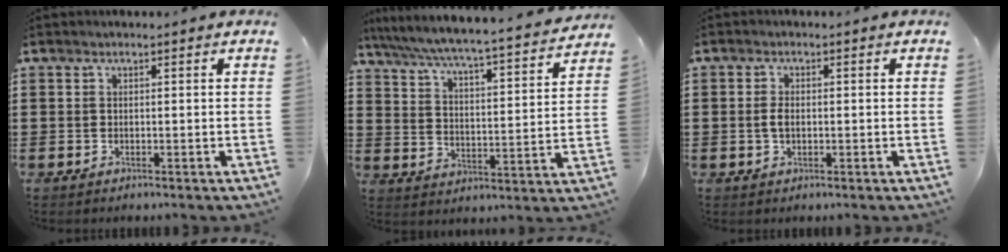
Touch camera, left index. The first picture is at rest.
{"total": 4.7, "force": [4.4, -0.6, 1.6], "torque": [-0.055, -0.043, 0.064]}
{"total": 2.2, "force": [-0.1, 1.1, 1.8], "torque": [-0.046, 0.001, -0.006]}